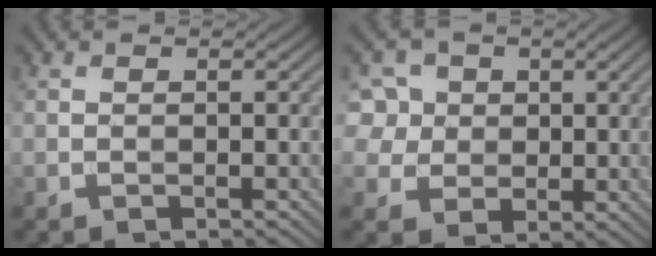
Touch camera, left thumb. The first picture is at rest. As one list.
[{"total": 8.4, "force": [2.7, 7.3, 3.1], "torque": [-0.113, 0.012, 0.053]}]